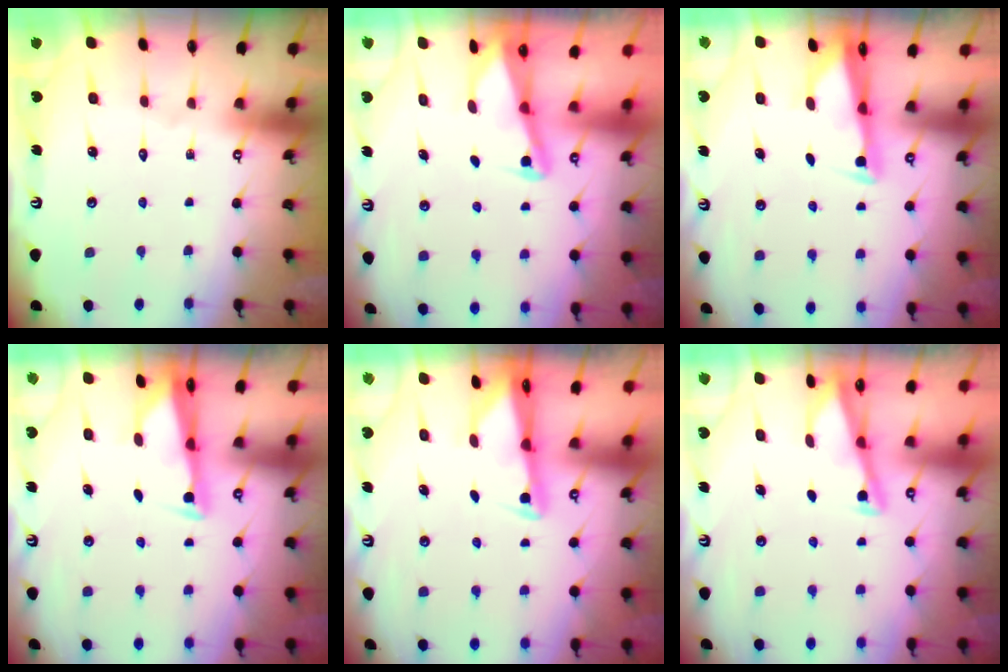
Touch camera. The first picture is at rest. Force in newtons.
{"total": 2.1, "press": 2.1, "slide": 0.3}
{"total": 2.7, "press": 2.6, "slide": 0.7}
{"total": 2.8, "press": 2.7, "slide": 0.7}
{"total": 2.0, "press": 2.0, "slide": 0.3}
{"total": 2.9, "press": 2.9, "slide": 0.2}